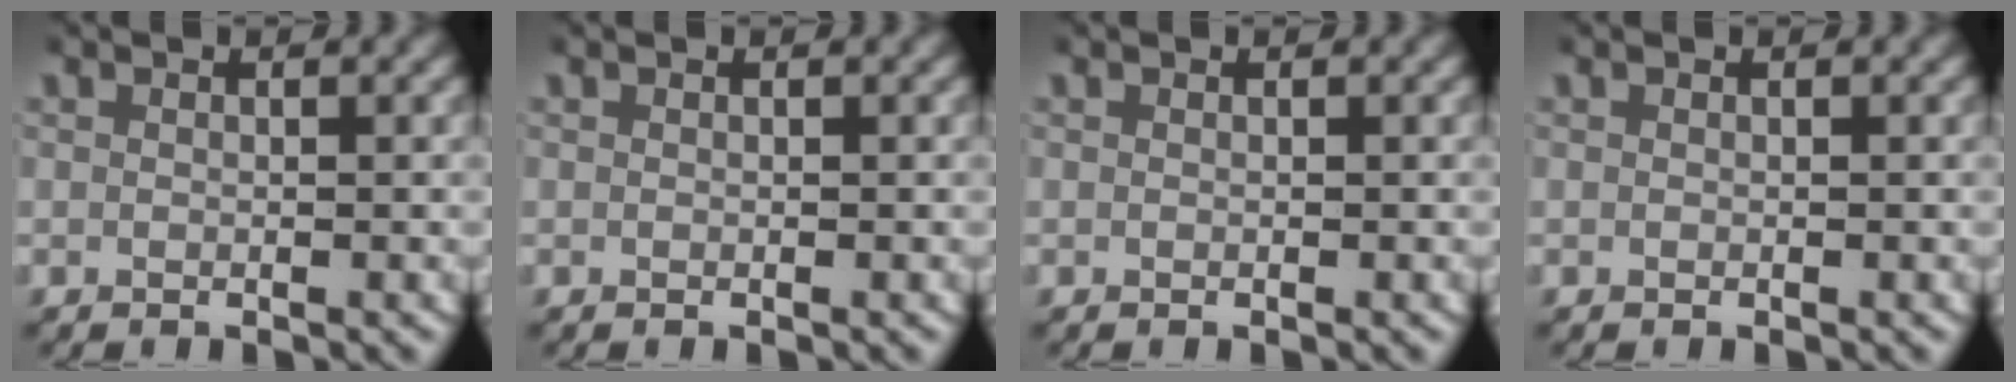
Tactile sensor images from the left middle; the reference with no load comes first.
{"total": 0.0}
{"total": 0.0}
{"total": 0.0}